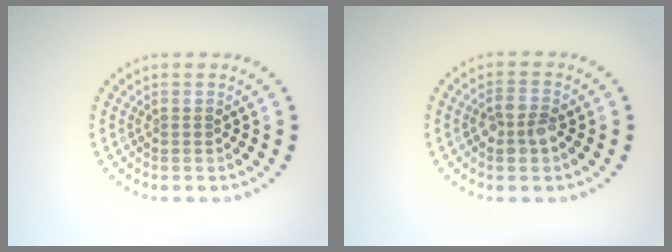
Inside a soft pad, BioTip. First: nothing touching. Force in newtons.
{"total": 2.3, "press": 2.2, "slide": 0.6}